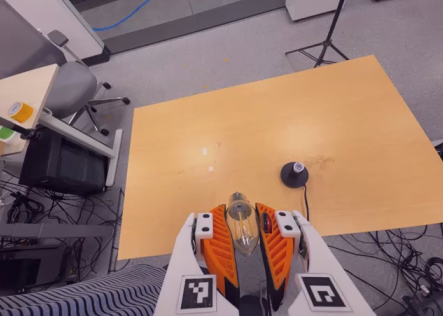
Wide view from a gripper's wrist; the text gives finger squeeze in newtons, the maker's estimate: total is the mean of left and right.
{"total": 22.7, "left": 26.5, "right": 18.9}